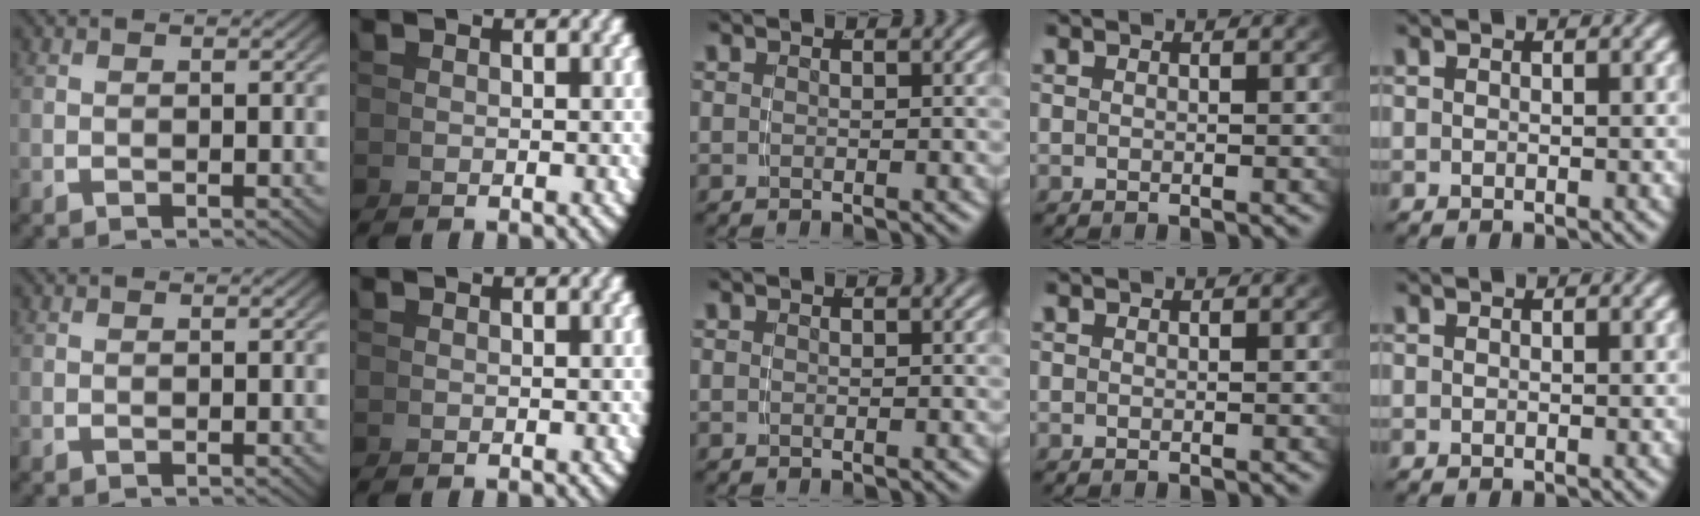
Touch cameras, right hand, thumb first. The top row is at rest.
{}